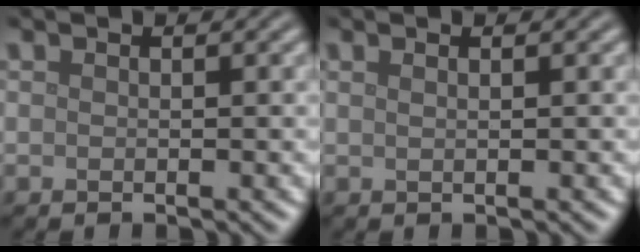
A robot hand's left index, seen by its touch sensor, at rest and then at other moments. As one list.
[{"total": 1.7, "force": [0.9, 0.8, 1.2], "torque": [-0.003, -0.002, -0.005]}]